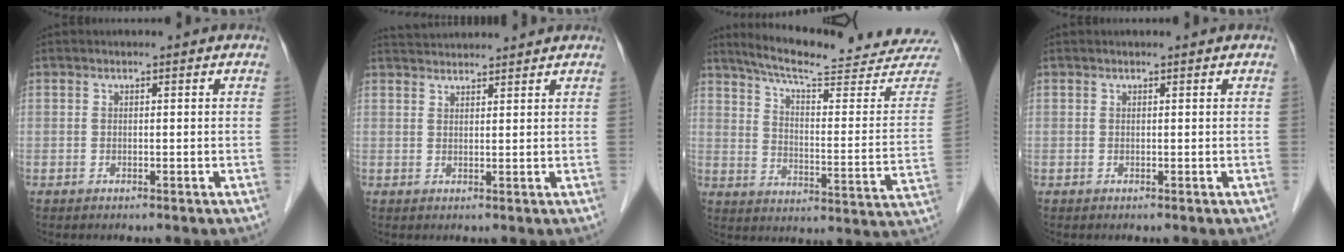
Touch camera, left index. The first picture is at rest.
{"total": 5.2, "force": [5.1, 0.1, 1.0], "torque": [-0.020, 0.033, 0.078]}
{"total": 23.9, "force": [22.2, 1.2, 8.7], "torque": [-0.124, -0.092, 0.279]}
{"total": 0.0}